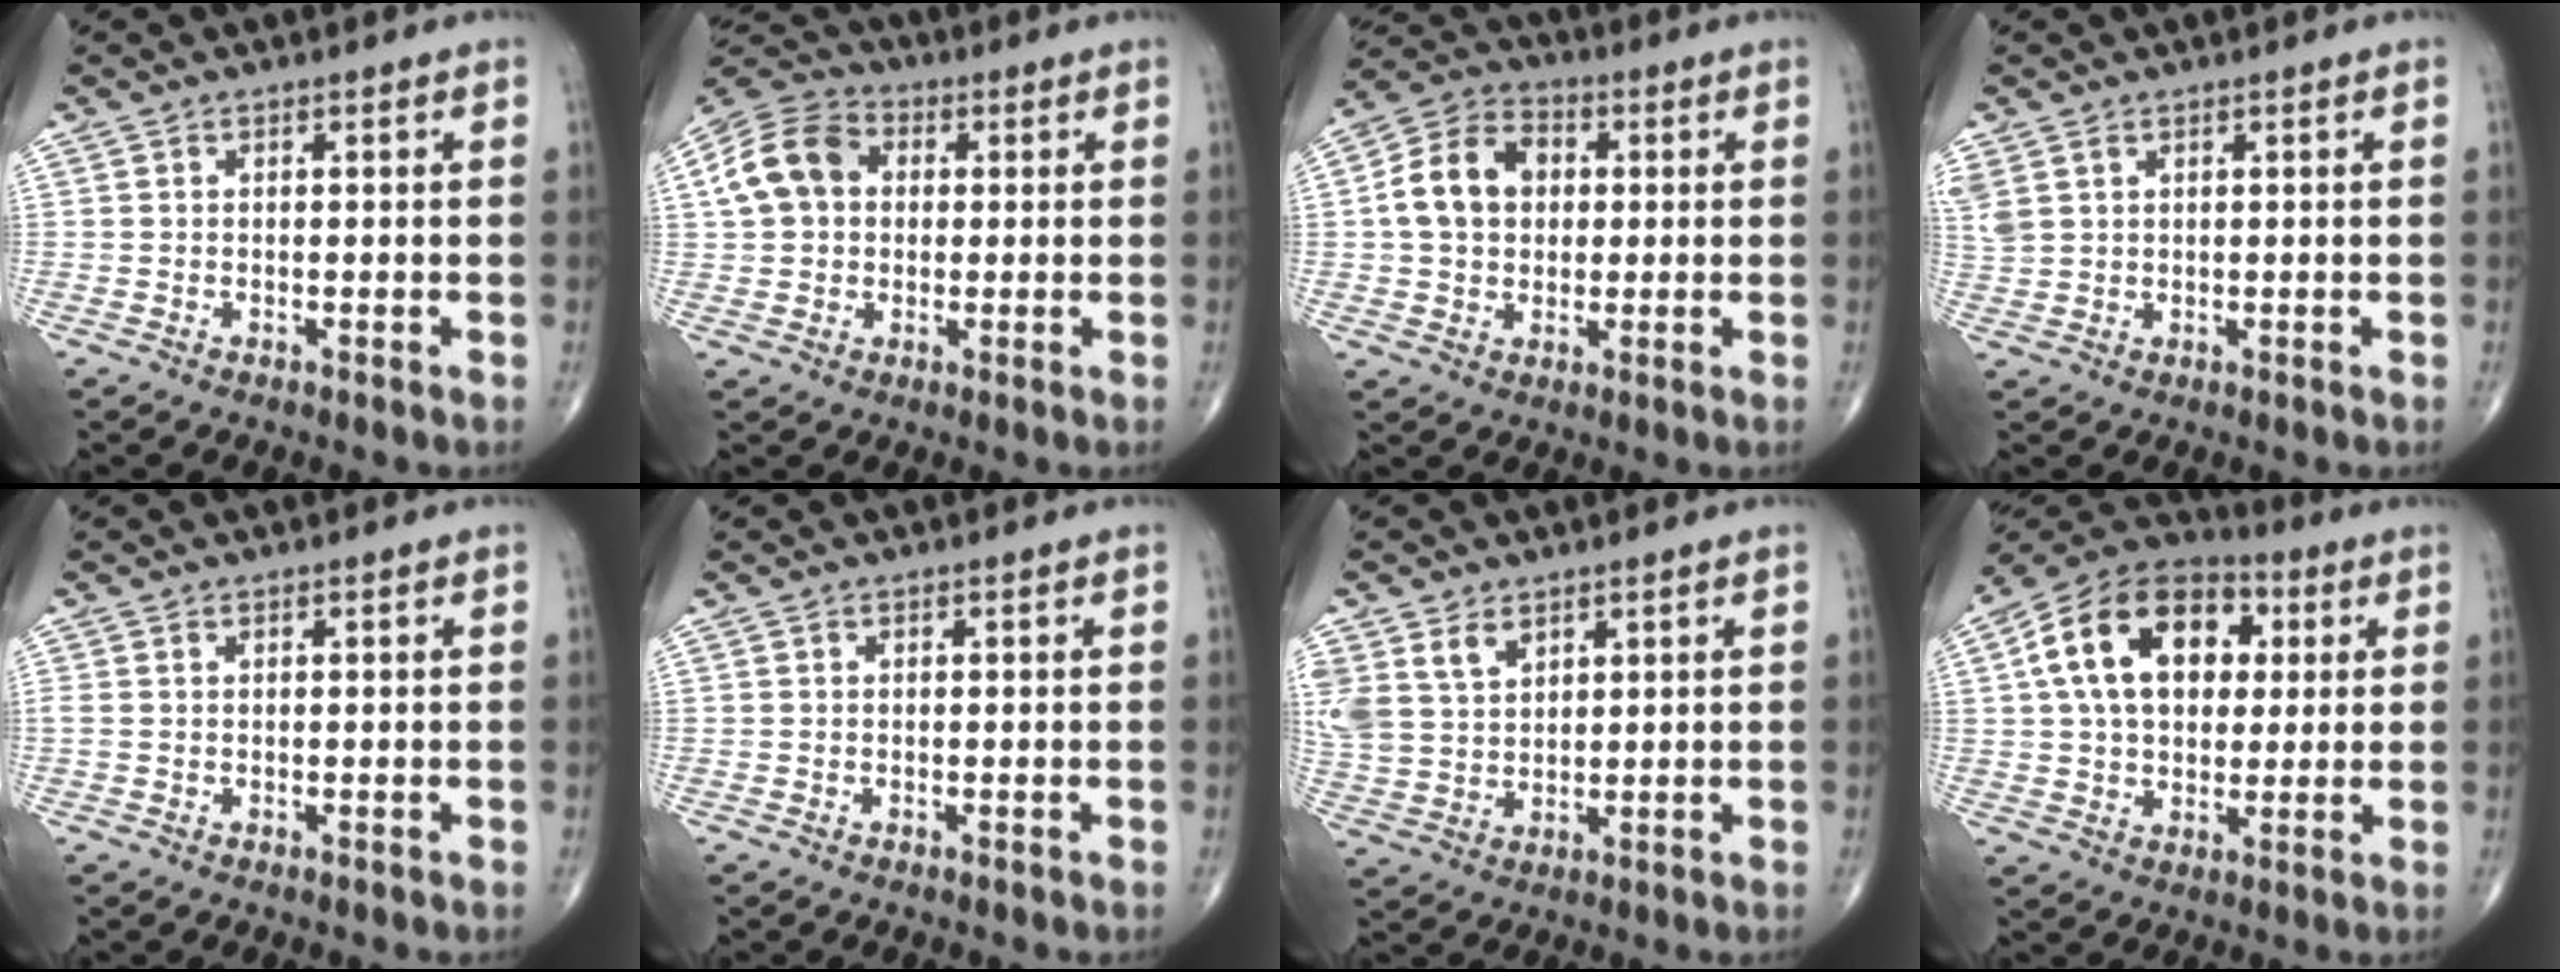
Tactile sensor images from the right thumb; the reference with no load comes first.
{"total": 11.2, "force": [1.7, 8.9, 6.7], "torque": [-0.115, 0.024, 0.019]}
{"total": 11.5, "force": [1.2, 8.9, 7.2], "torque": [-0.109, 0.020, 0.013]}
{"total": 4.6, "force": [2.2, 3.1, 2.5], "torque": [-0.071, 0.008, 0.056]}
{"total": 0.8, "force": [0.2, 0.5, 0.5], "torque": [-0.015, 0.006, 0.008]}
{"total": 0.0}
{"total": 9.0, "force": [4.7, 6.2, 4.6], "torque": [-0.082, -0.009, 0.108]}
{"total": 19.1, "force": [4.5, 12.6, 13.6], "torque": [-0.208, 0.012, 0.069]}